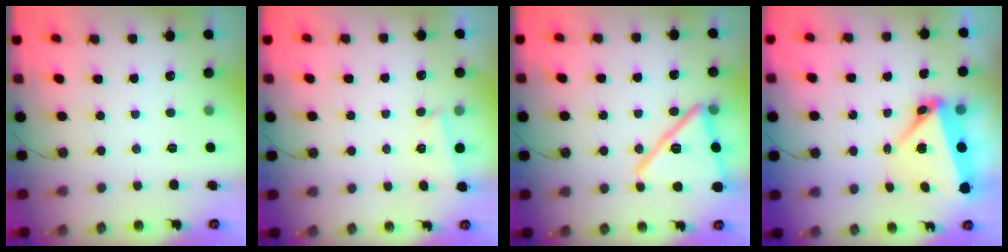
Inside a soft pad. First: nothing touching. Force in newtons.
{"total": 1.9, "press": 1.7, "slide": 0.7}
{"total": 18.5, "press": 18.4, "slide": 2.5}
{"total": 7.4, "press": 7.4, "slide": 0.9}